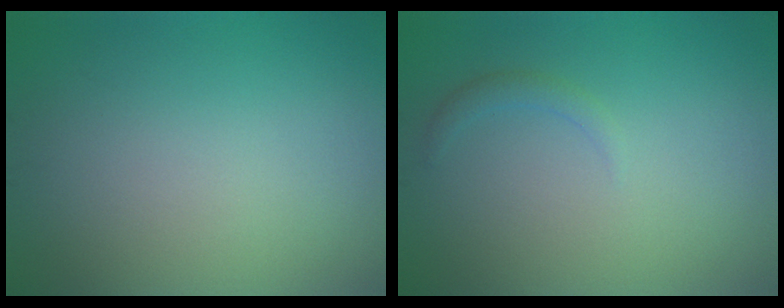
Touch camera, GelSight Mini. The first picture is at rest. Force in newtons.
{"total": 1.0, "press": 1.0, "slide": 0.0}